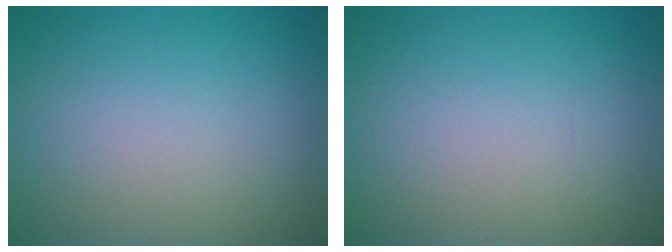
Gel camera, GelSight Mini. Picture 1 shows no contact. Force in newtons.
{"total": 0.0}